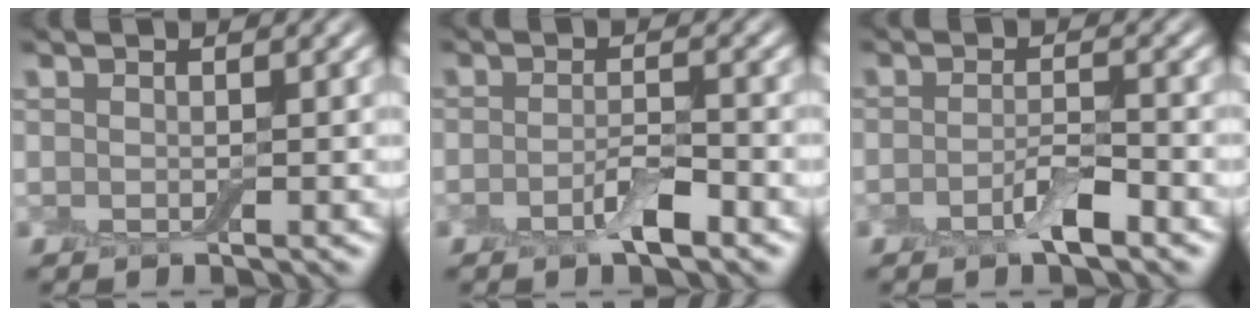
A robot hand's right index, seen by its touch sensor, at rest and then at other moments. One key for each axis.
{"total": 2.7, "fx": -1.4, "fy": 0.8, "fz": 2.1, "tx": -0.040, "ty": 0.001, "tz": -0.029}
{"total": 2.7, "fx": -1.5, "fy": 0.7, "fz": 2.2, "tx": -0.041, "ty": 0.002, "tz": -0.032}